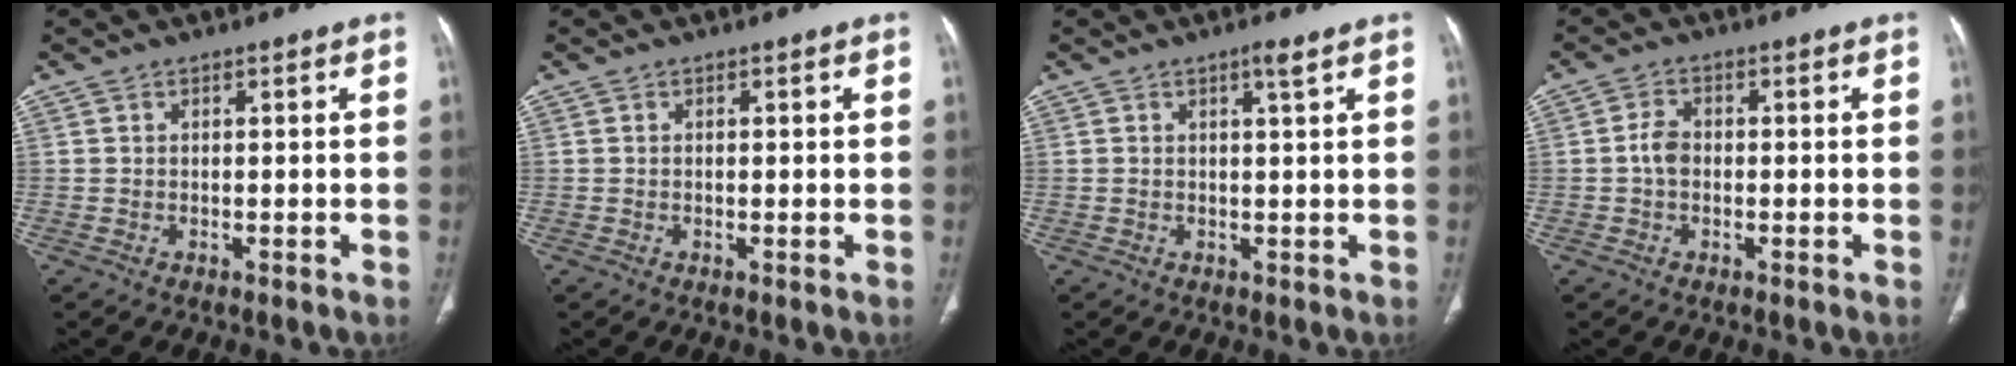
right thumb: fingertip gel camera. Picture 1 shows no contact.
{"total": 0.0}
{"total": 1.7, "force": [1.0, -0.1, 1.3], "torque": [-0.020, -0.005, 0.019]}
{"total": 3.2, "force": [-0.4, 2.3, 2.2], "torque": [-0.035, 0.008, -0.013]}